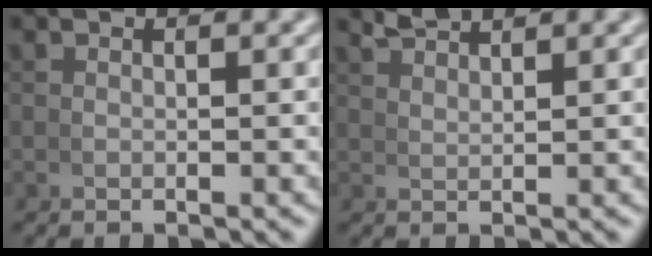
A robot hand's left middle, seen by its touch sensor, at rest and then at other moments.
{"total": 2.6, "force": [2.5, -0.1, 0.6], "torque": [-0.007, 0.009, 0.049]}